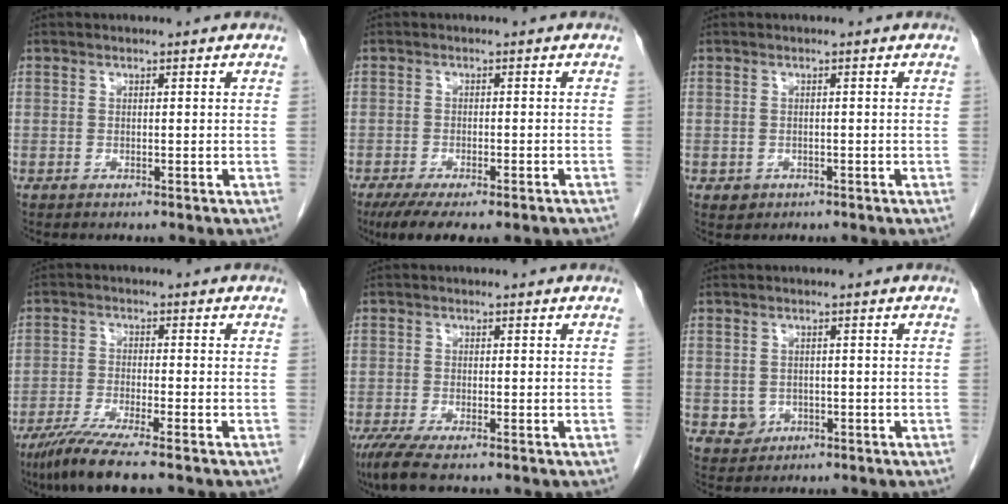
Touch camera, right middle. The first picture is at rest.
{"total": 10.8, "force": [-8.4, 2.5, 6.3], "torque": [-0.085, -0.010, -0.118]}
{"total": 1.3, "force": [-0.6, 1.1, 0.2], "torque": [-0.003, 0.004, -0.003]}
{"total": 7.6, "force": [-5.7, -0.4, 4.9], "torque": [-0.086, -0.023, -0.101]}
{"total": 4.6, "force": [-3.2, 0.6, 3.3], "torque": [-0.065, -0.014, -0.057]}
{"total": 2.4, "force": [-0.6, 2.3, 0.6], "torque": [-0.006, 0.005, -0.001]}